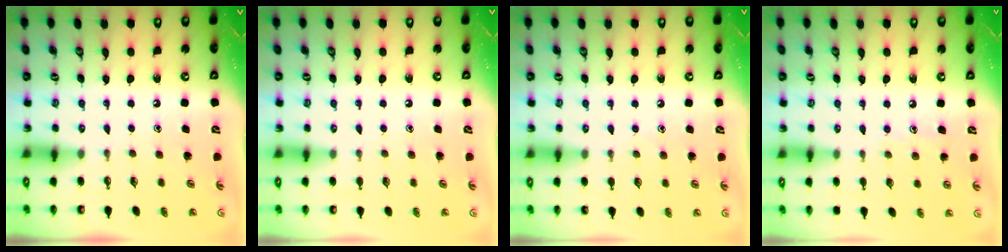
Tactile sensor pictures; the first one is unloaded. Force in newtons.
{"total": 2.8, "press": 2.8, "slide": 0.2}
{"total": 3.4, "press": 3.3, "slide": 0.4}
{"total": 5.5, "press": 5.5, "slide": 0.6}